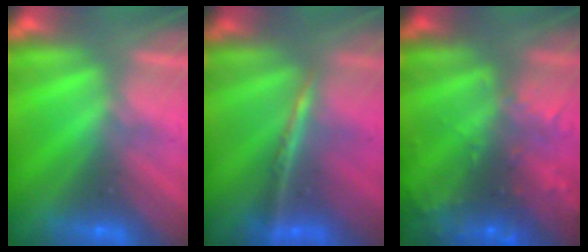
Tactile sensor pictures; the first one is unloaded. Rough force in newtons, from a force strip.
{"total": 2.0}
{"total": 7.7}